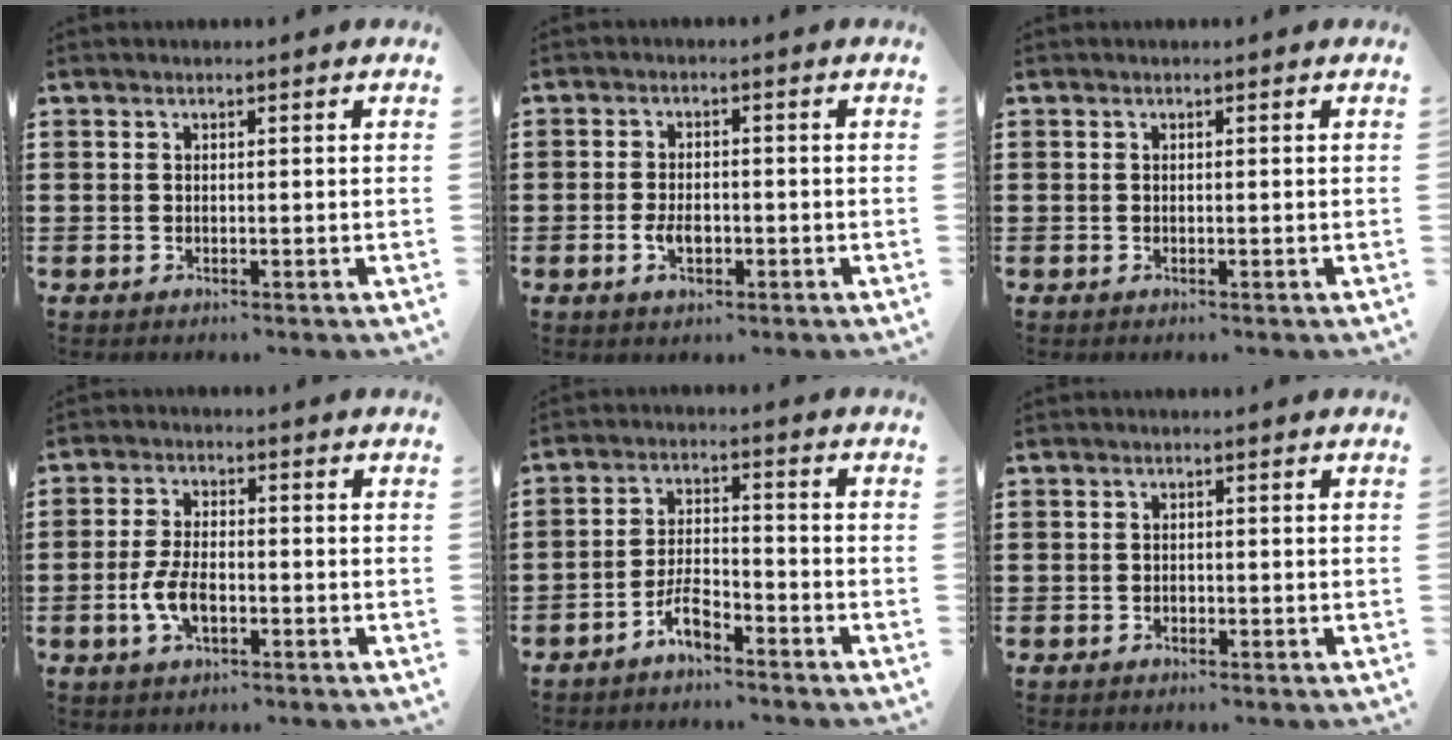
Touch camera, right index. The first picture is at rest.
{"total": 3.4, "force": [-1.1, 1.8, 2.7], "torque": [-0.059, -0.003, -0.020]}
{"total": 0.0}
{"total": 5.2, "force": [-1.5, 2.6, 4.3], "torque": [-0.103, -0.004, -0.034]}
{"total": 4.7, "force": [-3.6, 1.4, 2.7], "torque": [-0.061, 0.009, -0.073]}
{"total": 0.7, "force": [-0.3, 0.5, 0.2], "torque": [-0.007, -0.001, -0.007]}